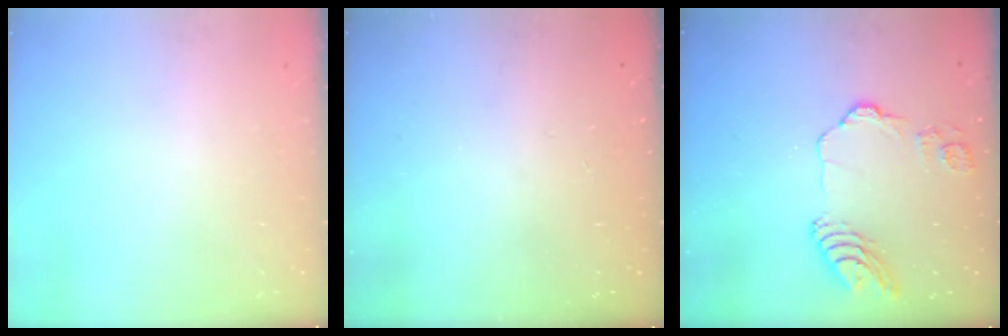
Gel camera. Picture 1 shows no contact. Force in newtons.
{"total": 0.0}
{"total": 11.5, "press": 11.4, "slide": 1.4}